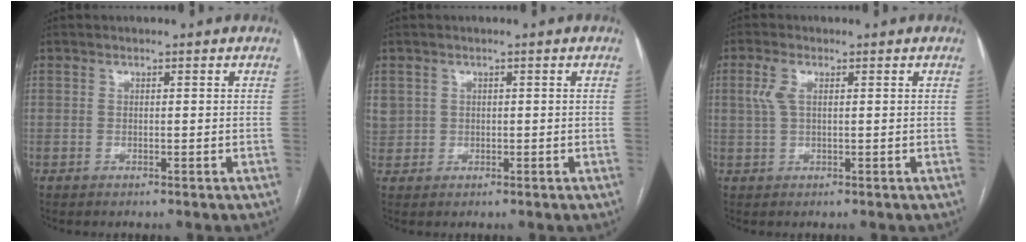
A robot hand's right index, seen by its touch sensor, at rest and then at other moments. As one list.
[{"total": 3.7, "force": [0.8, 3.5, 0.7], "torque": [-0.022, 0.010, 0.028]}, {"total": 3.2, "force": [1.0, 1.3, 2.8], "torque": [-0.075, 0.013, 0.024]}]